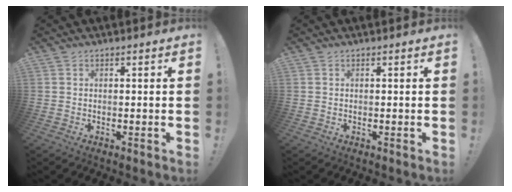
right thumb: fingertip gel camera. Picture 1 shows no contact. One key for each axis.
{"total": 0.0}